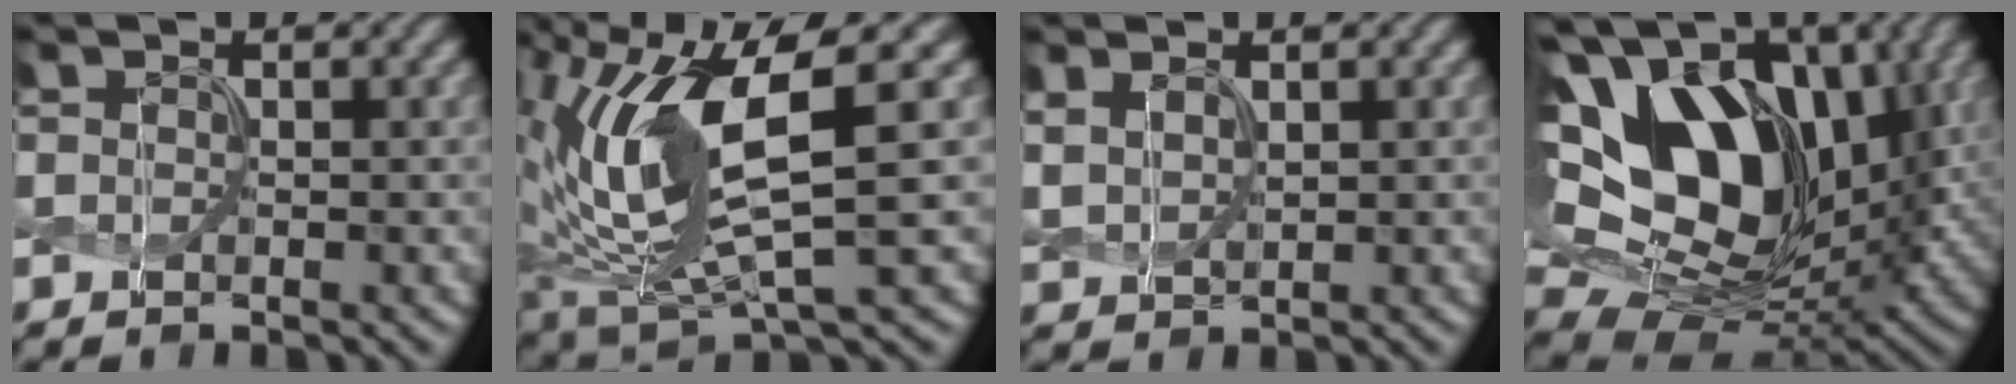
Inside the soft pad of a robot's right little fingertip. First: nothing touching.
{"total": 11.1, "force": [1.5, 3.9, 10.3], "torque": [-0.218, -0.018, 0.036]}
{"total": 2.0, "force": [1.1, 1.1, 1.2], "torque": [-0.035, -0.001, 0.032]}
{"total": 16.9, "force": [5.2, 10.8, 11.8], "torque": [-0.222, 0.026, 0.086]}